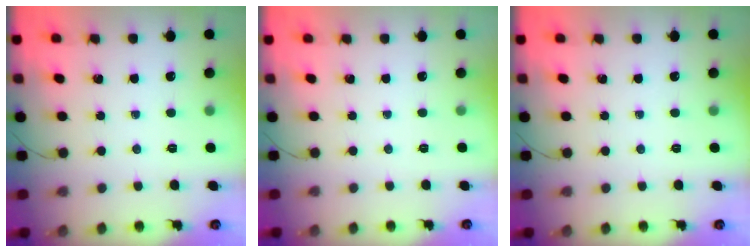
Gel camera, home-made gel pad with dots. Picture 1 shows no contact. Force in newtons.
{"total": 2.4, "press": 2.4, "slide": 0.5}
{"total": 0.0}